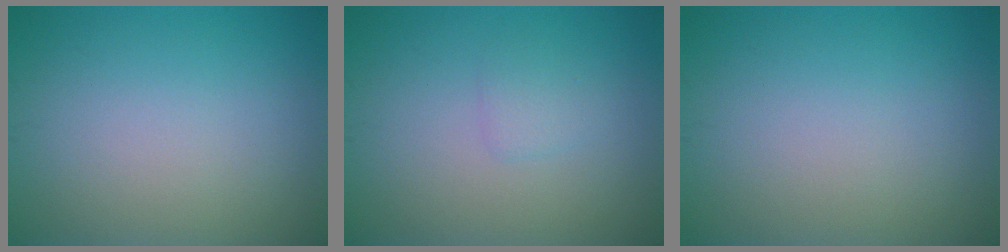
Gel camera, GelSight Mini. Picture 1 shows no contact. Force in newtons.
{"total": 1.1, "press": 1.1, "slide": 0.1}
{"total": 0.0}